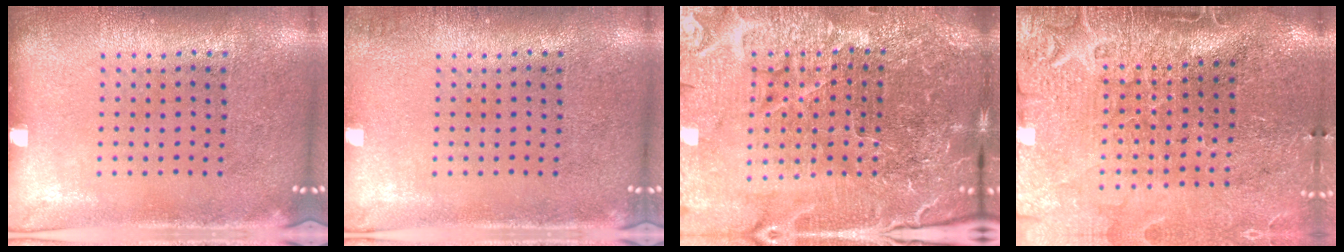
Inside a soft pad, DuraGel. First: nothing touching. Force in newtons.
{"total": 0.8, "press": 0.8, "slide": 0.0}
{"total": 6.1, "press": 5.5, "slide": 2.5}
{"total": 4.4, "press": 3.7, "slide": 2.4}